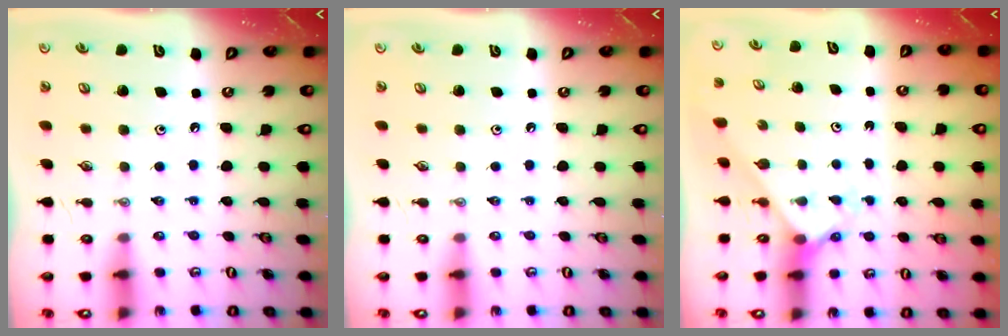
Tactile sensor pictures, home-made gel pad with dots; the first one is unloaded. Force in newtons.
{"total": 0.0}
{"total": 2.3, "press": 2.3, "slide": 0.2}